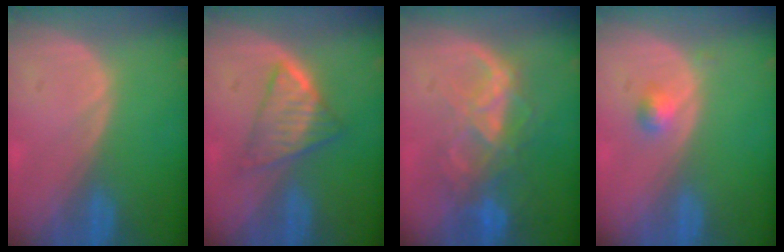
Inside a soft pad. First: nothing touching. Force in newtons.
{"total": 5.7, "press": 5.5, "slide": 1.6}
{"total": 8.7, "press": 7.4, "slide": 4.6}
{"total": 2.0, "press": 1.8, "slide": 0.8}